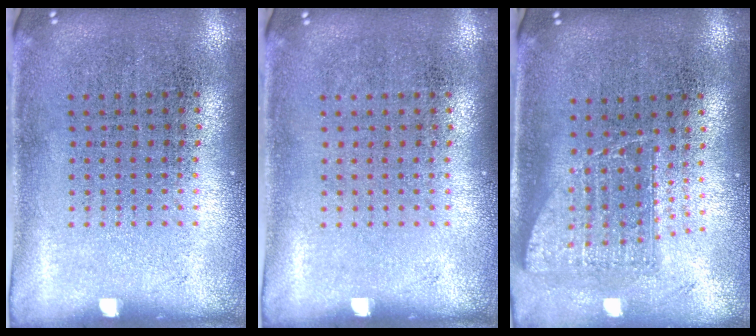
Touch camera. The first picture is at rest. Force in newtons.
{"total": 0.0}
{"total": 1.5, "press": 1.2, "slide": 0.9}